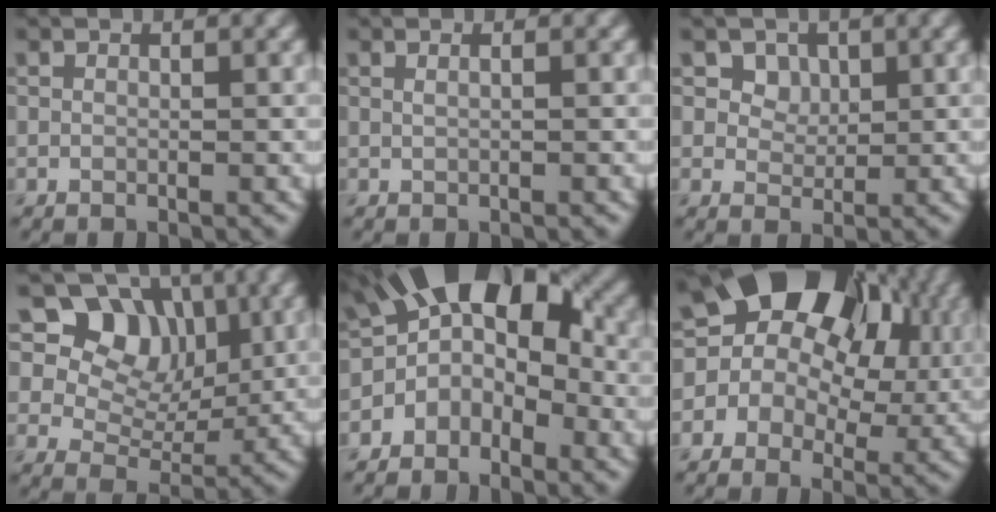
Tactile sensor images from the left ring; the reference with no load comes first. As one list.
[{"total": 1.3, "force": [0.6, 0.7, 1.0], "torque": [-0.003, -0.005, -0.004]}, {"total": 3.0, "force": [1.6, 2.2, 1.3], "torque": [-0.031, -0.017, 0.043]}, {"total": 8.2, "force": [4.0, 6.1, 3.7], "torque": [-0.066, -0.011, 0.081]}, {"total": 7.2, "force": [-0.7, 4.7, 5.4], "torque": [-0.075, 0.019, -0.030]}, {"total": 17.5, "force": [6.2, 13.1, 9.8], "torque": [-0.156, 0.066, 0.077]}]